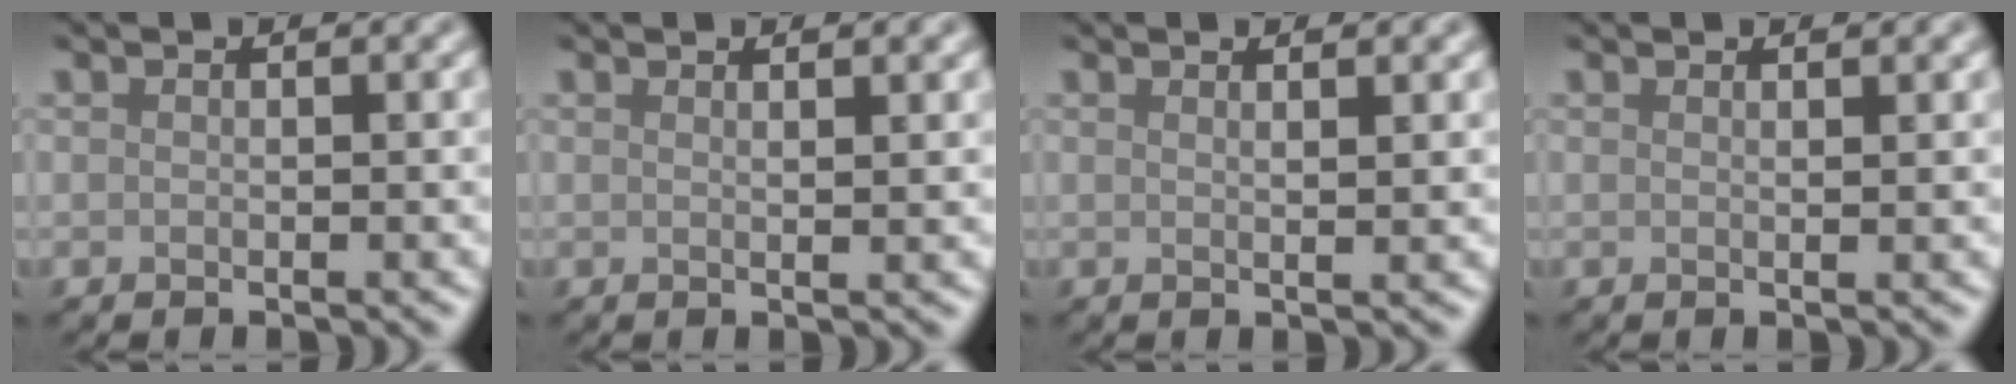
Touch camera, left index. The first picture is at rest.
{"total": 2.2, "force": [1.1, 0.7, 1.7], "torque": [-0.017, 0.004, 0.000]}
{"total": 2.3, "force": [1.2, 0.8, 1.8], "torque": [-0.019, 0.004, -0.001]}
{"total": 1.6, "force": [0.9, 0.6, 1.2], "torque": [-0.011, 0.001, 0.001]}